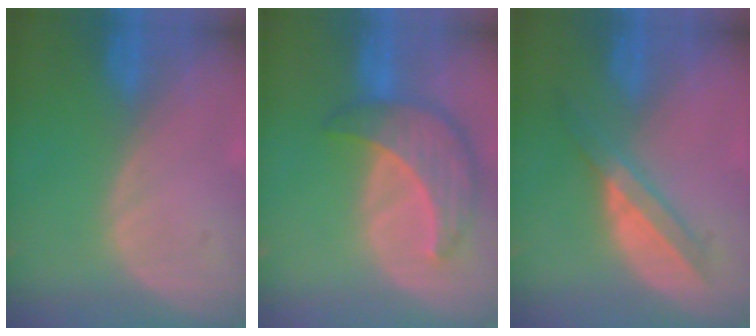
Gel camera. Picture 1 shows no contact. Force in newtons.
{"total": 8.6, "press": 7.7, "slide": 3.7}
{"total": 5.9, "press": 5.3, "slide": 2.5}